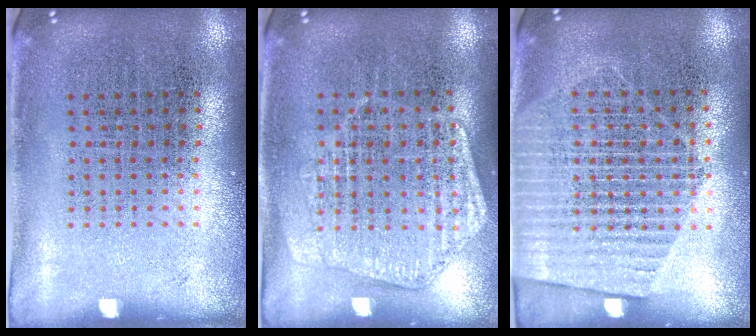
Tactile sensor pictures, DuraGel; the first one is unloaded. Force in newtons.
{"total": 1.4, "press": 1.4, "slide": 0.4}
{"total": 1.5, "press": 1.3, "slide": 0.7}